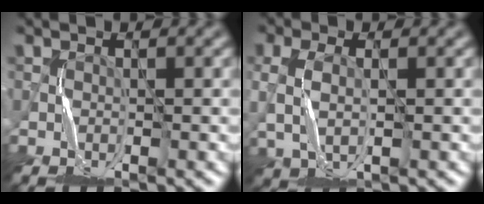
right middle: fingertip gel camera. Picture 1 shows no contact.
{"total": 2.4, "force": [0.0, 1.5, 1.9], "torque": [-0.056, -0.002, 0.004]}